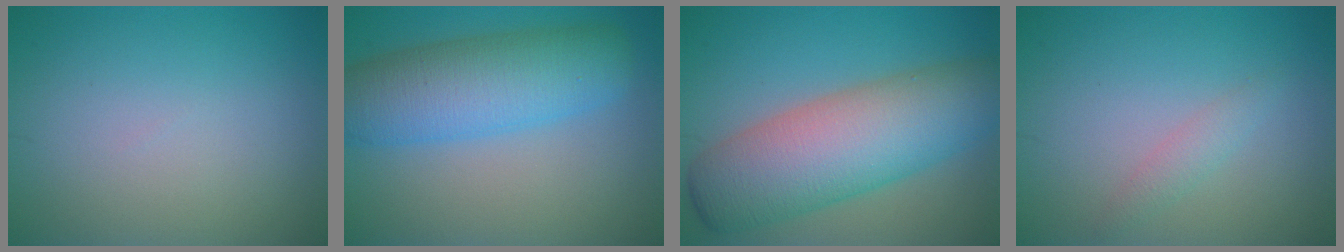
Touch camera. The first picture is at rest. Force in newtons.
{"total": 8.1, "press": 8.1, "slide": 0.4}
{"total": 10.1, "press": 10.1, "slide": 0.2}
{"total": 1.3, "press": 1.3, "slide": 0.1}